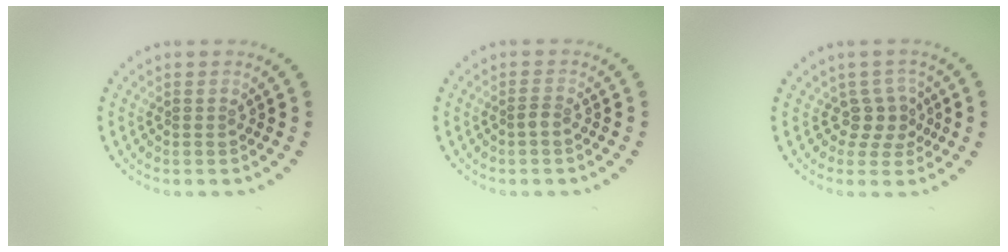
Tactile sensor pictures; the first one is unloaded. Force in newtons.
{"total": 0.9, "press": 0.6, "slide": 0.6}
{"total": 2.2, "press": 1.7, "slide": 1.4}